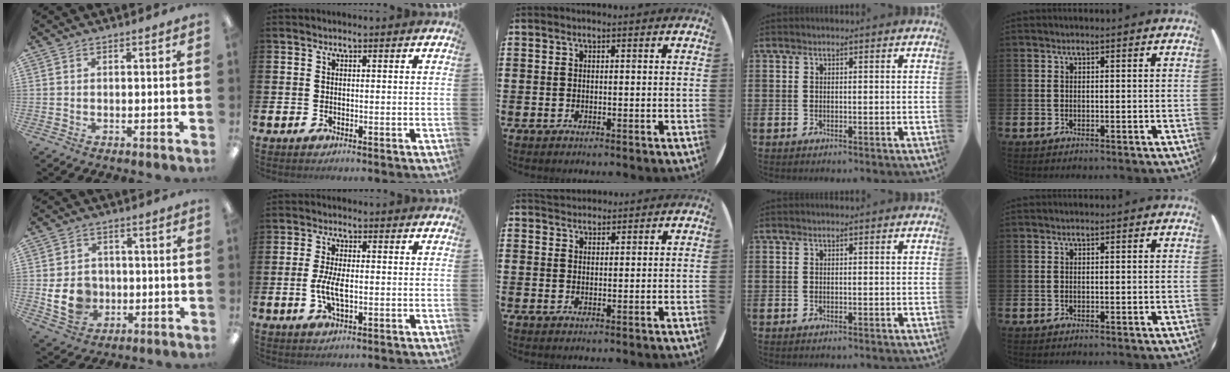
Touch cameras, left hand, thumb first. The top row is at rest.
{"thumb": {"total": 9.3, "force": [-1.5, 7.6, 5.3], "torque": [-0.109, 0.009, -0.023]}, "index": {"total": 4.5, "force": [-0.5, 1.8, 4.0], "torque": [-0.079, -0.004, -0.016]}, "middle": {"total": 1.9, "force": [1.9, 0.5, -0.1], "torque": [-0.001, 0.004, 0.037]}}